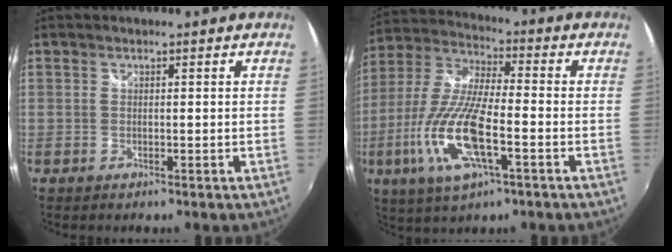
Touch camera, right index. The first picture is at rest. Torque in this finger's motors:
{"motor_torque": [2.14, 0.00, 0.87, 0.19]}